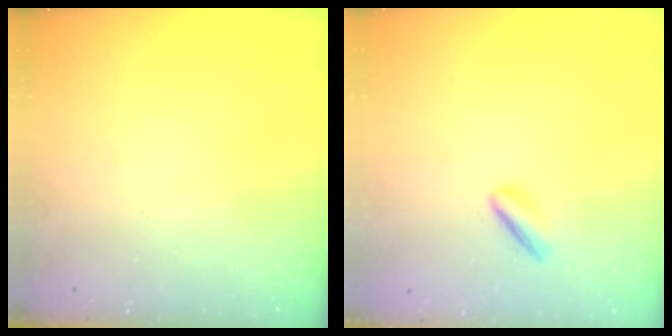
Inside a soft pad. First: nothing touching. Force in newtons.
{"total": 2.0, "press": 2.0, "slide": 0.3}